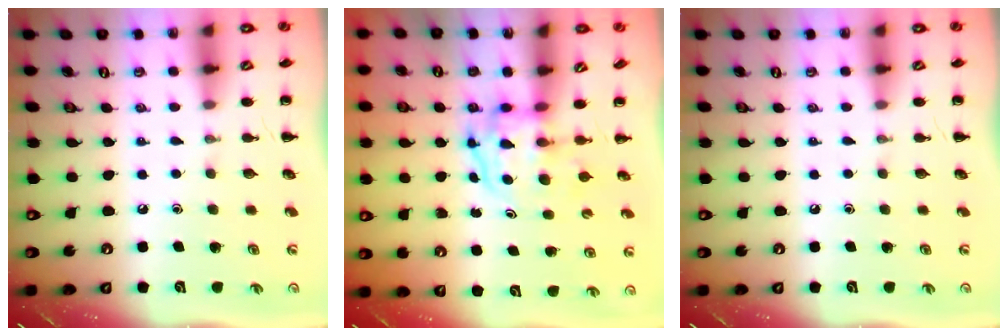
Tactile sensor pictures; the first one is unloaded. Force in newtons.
{"total": 3.9, "press": 3.8, "slide": 0.6}
{"total": 0.0}